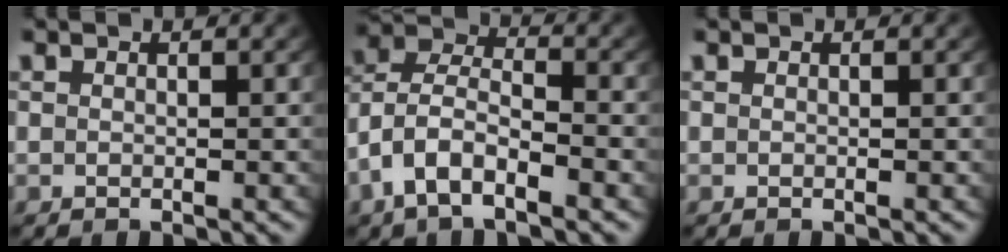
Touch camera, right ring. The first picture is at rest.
{"total": 6.1, "force": [-0.4, 4.8, 3.8], "torque": [-0.100, -0.016, -0.013]}
{"total": 0.0}